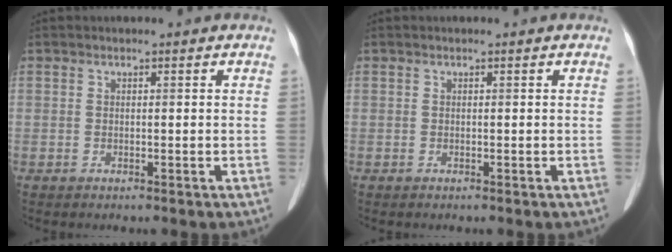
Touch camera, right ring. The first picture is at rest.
{"total": 0.0}